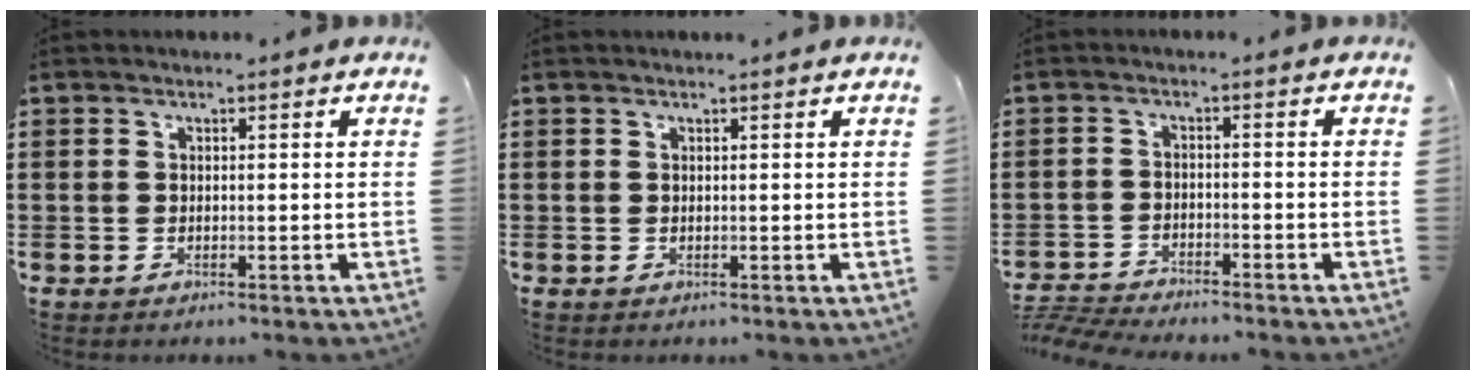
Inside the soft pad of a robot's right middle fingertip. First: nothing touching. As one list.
[{"total": 0.0}, {"total": 4.5, "force": [-4.5, 0.1, 0.4], "torque": [-0.028, -0.004, -0.094]}]